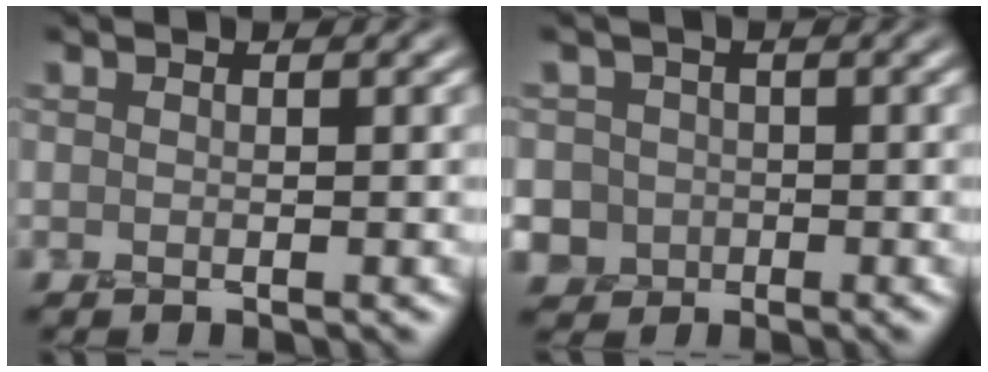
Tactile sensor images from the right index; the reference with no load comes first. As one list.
[{"total": 6.5, "force": [-0.7, 6.4, 1.3], "torque": [-0.028, 0.012, -0.043]}]